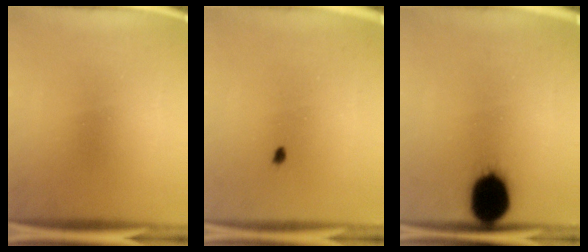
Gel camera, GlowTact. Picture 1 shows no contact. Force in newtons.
{"total": 1.4}
{"total": 14.4}